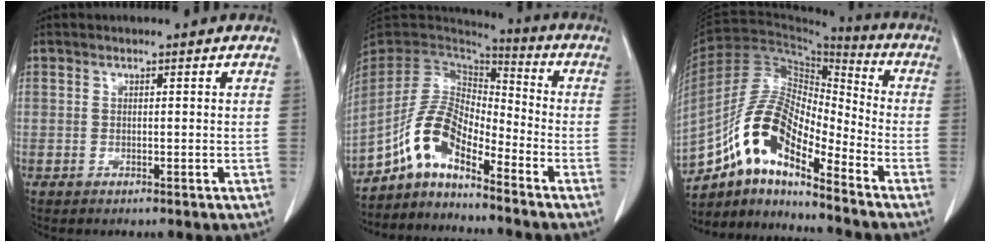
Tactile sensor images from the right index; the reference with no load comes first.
{"total": 10.4, "force": [-7.1, 3.2, 6.8], "torque": [-0.147, 0.027, -0.137]}
{"total": 13.9, "force": [-9.2, 3.7, 9.8], "torque": [-0.192, 0.028, -0.166]}